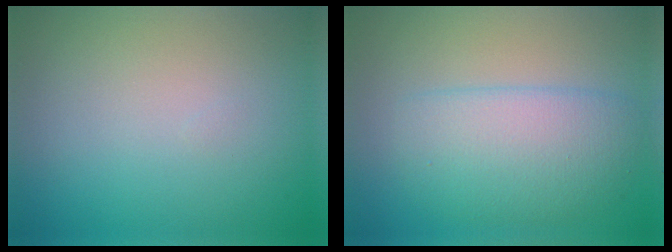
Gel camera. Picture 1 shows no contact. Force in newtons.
{"total": 4.6, "press": 4.6, "slide": 0.1}